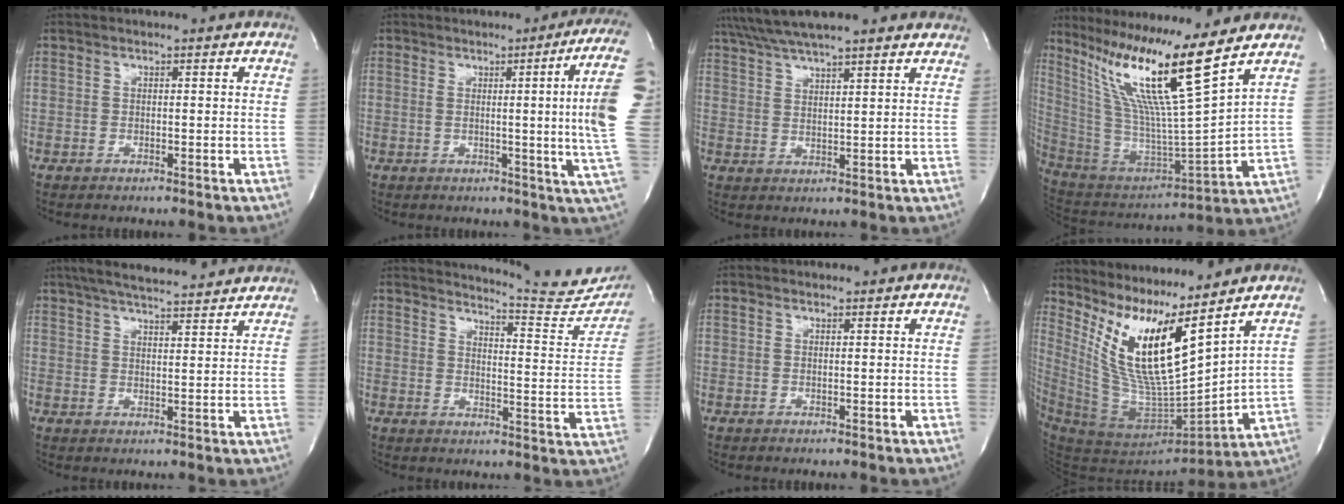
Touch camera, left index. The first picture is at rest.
{"total": 12.5, "force": [1.9, -2.8, 12.0], "torque": [-0.130, -0.013, 0.013]}
{"total": 15.6, "force": [13.5, 1.8, 7.6], "torque": [-0.134, 0.046, 0.196]}
{"total": 18.9, "force": [12.4, -2.3, 14.1], "torque": [-0.265, -0.031, 0.227]}
{"total": 15.3, "force": [13.7, 1.9, 6.7], "torque": [-0.114, 0.032, 0.194]}
{"total": 14.9, "force": [14.6, 0.6, 2.9], "torque": [-0.037, -0.086, 0.163]}
{"total": 0.0}
{"total": 16.4, "force": [10.3, 1.3, 12.8], "torque": [-0.259, -0.027, 0.199]}